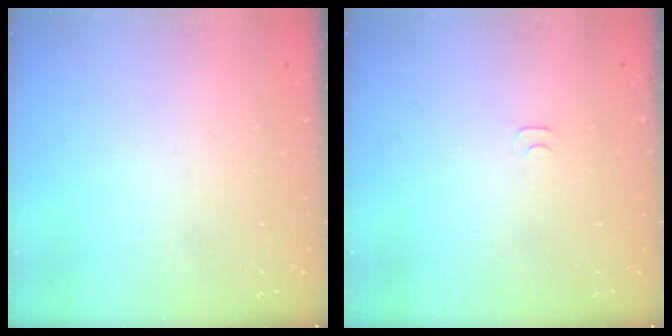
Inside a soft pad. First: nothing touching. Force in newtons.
{"total": 3.4, "press": 3.4, "slide": 0.3}